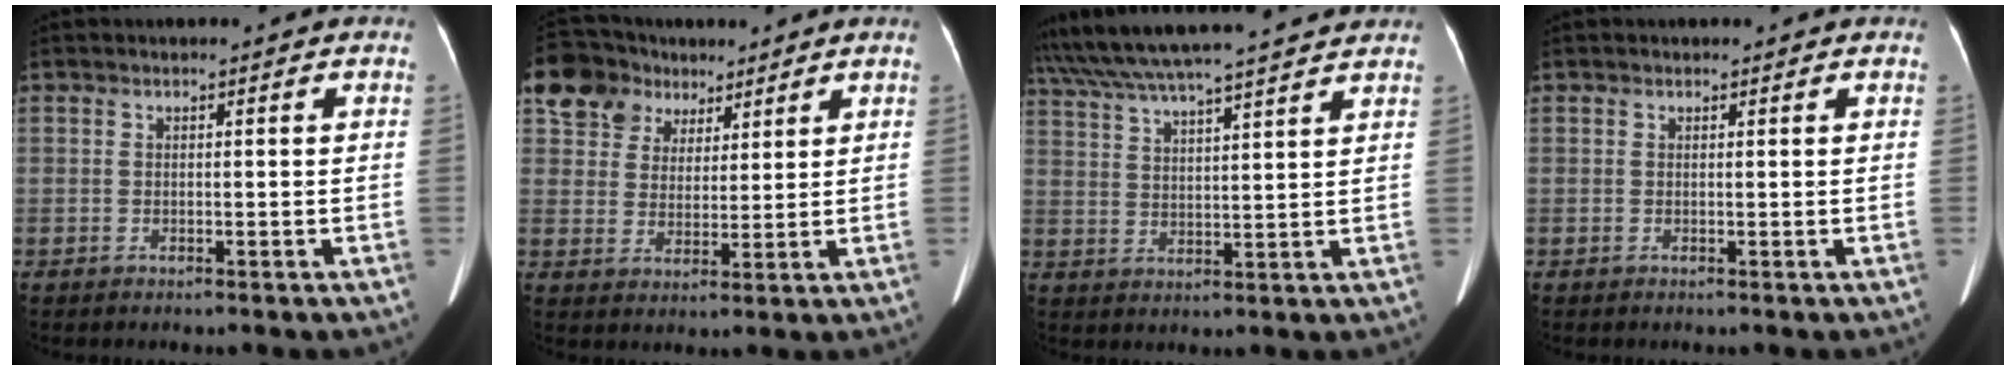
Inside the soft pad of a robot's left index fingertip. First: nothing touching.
{"total": 9.2, "force": [5.5, 7.2, 1.8], "torque": [-0.038, 0.030, 0.107]}
{"total": 21.2, "force": [19.0, 1.1, 9.4], "torque": [-0.168, 0.027, 0.284]}
{"total": 1.0, "force": [0.9, 0.3, 0.4], "torque": [-0.008, -0.001, 0.009]}